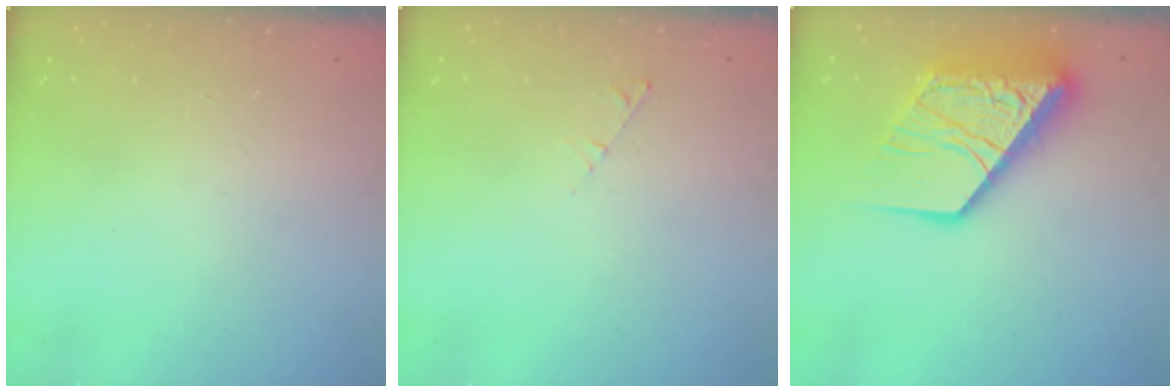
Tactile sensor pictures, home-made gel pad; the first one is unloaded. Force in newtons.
{"total": 2.9, "press": 2.9, "slide": 0.4}
{"total": 20.2, "press": 20.1, "slide": 2.4}